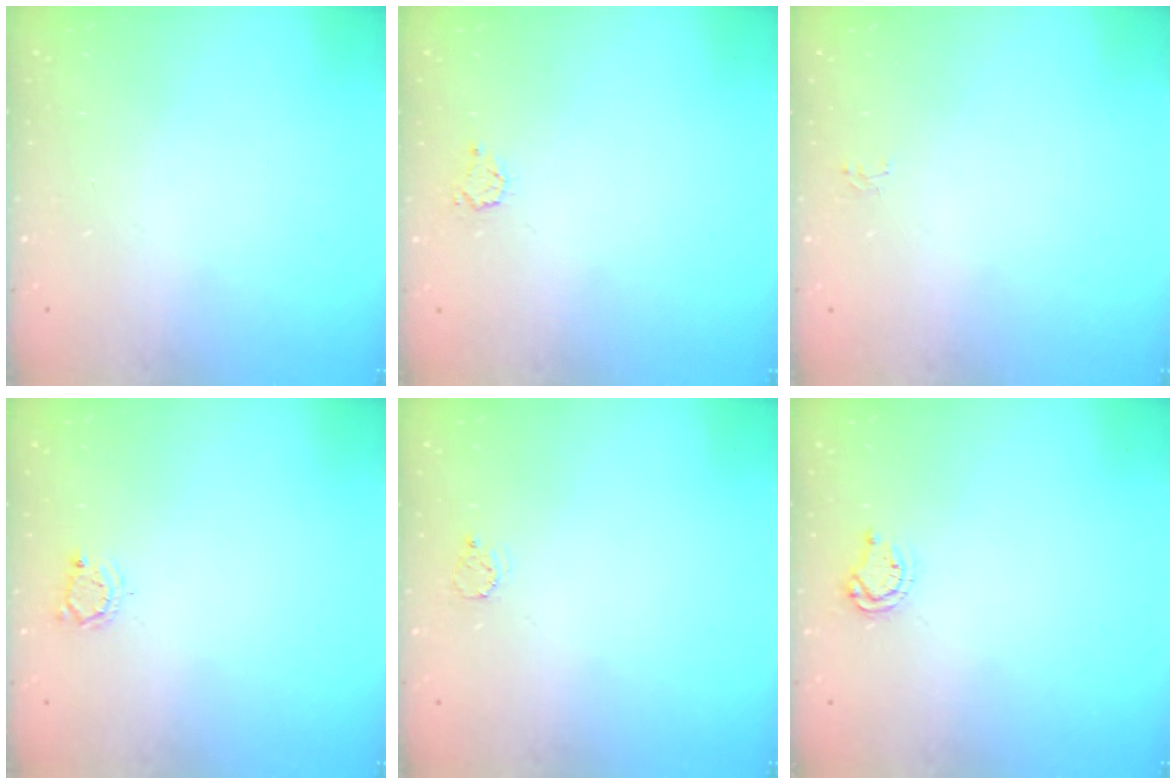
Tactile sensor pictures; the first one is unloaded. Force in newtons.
{"total": 3.0, "press": 3.0, "slide": 0.4}
{"total": 2.6, "press": 2.6, "slide": 0.2}
{"total": 3.0, "press": 3.0, "slide": 0.3}
{"total": 2.4, "press": 2.4, "slide": 0.3}
{"total": 4.0, "press": 4.0, "slide": 0.5}